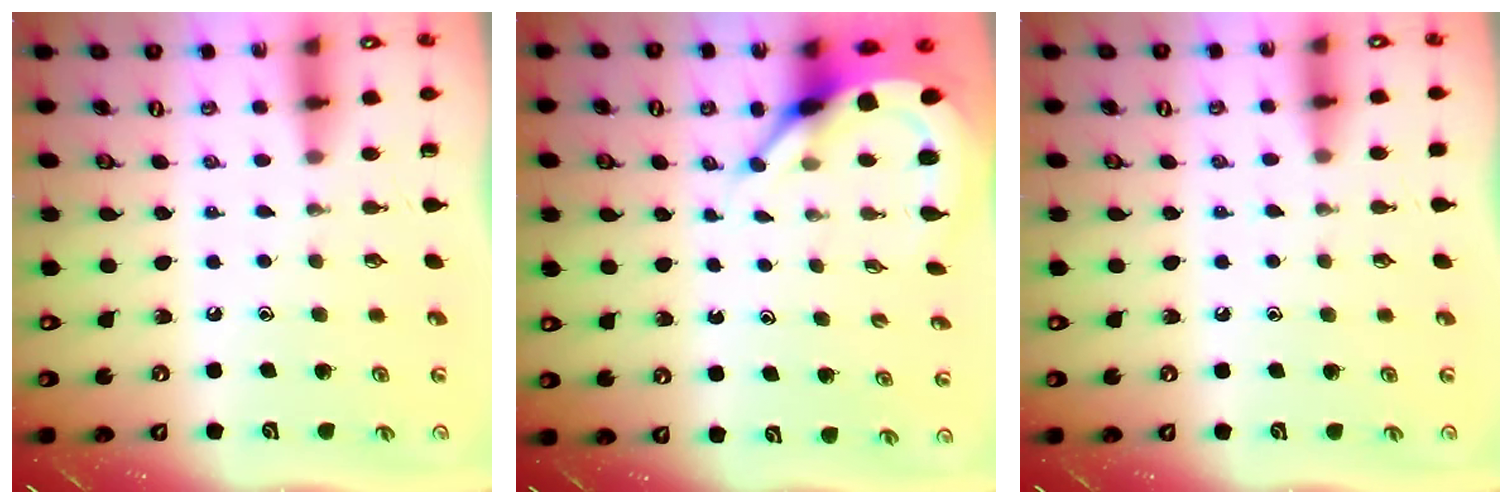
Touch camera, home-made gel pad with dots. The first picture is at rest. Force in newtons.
{"total": 7.0, "press": 6.9, "slide": 1.0}
{"total": 3.0, "press": 3.0, "slide": 0.5}